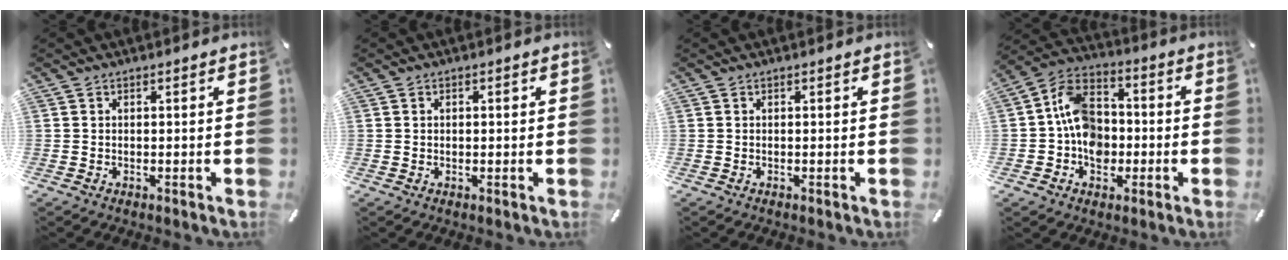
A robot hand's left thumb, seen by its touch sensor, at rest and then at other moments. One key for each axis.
{"total": 0.9, "fx": 0.1, "fy": 0.5, "fz": 0.7, "tx": -0.017, "ty": 0.003, "tz": 0.001}
{"total": 0.0}
{"total": 11.4, "fx": -1.5, "fy": 9.4, "fz": 6.3, "tx": -0.130, "ty": 0.025, "tz": -0.023}